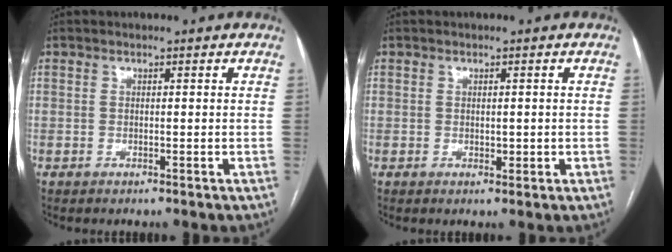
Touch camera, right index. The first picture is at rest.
{"total": 1.4, "force": [-0.1, 0.9, 1.1], "torque": [-0.016, 0.000, 0.003]}